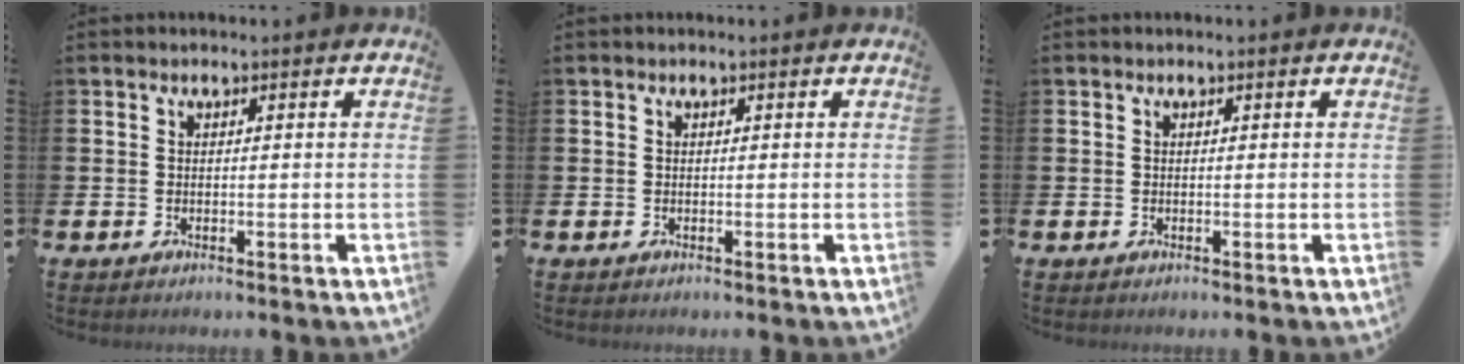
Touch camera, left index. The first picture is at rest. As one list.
[{"total": 0.0}, {"total": 0.0}]